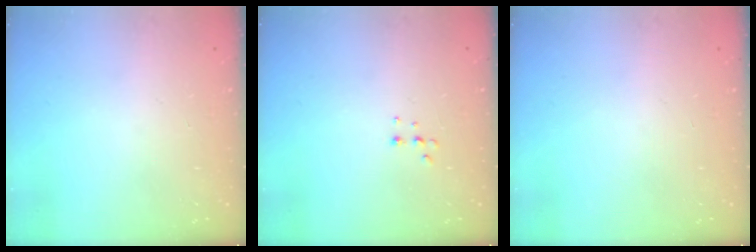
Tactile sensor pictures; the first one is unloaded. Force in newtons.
{"total": 4.0, "press": 4.0, "slide": 0.8}
{"total": 0.0}